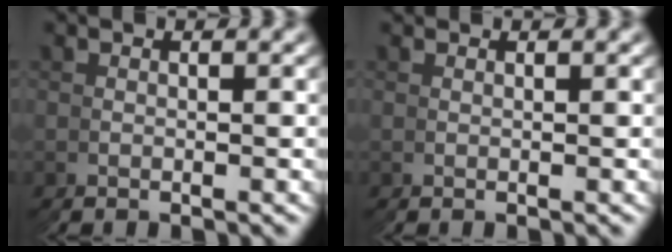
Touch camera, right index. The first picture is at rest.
{"total": 0.5, "force": [0.3, 0.4, 0.1], "torque": [0.002, -0.002, 0.006]}